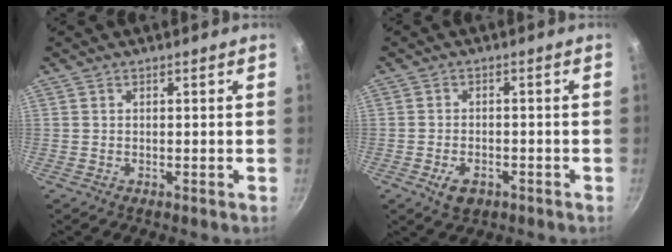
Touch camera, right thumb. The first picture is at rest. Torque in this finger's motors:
{"motor_torque": [-0.27, 0.16, 0.26, 0.21, 0.00]}